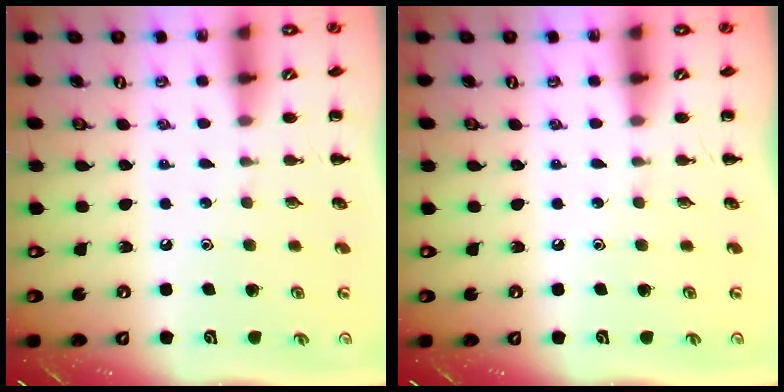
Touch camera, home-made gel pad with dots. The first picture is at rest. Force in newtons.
{"total": 0.0}